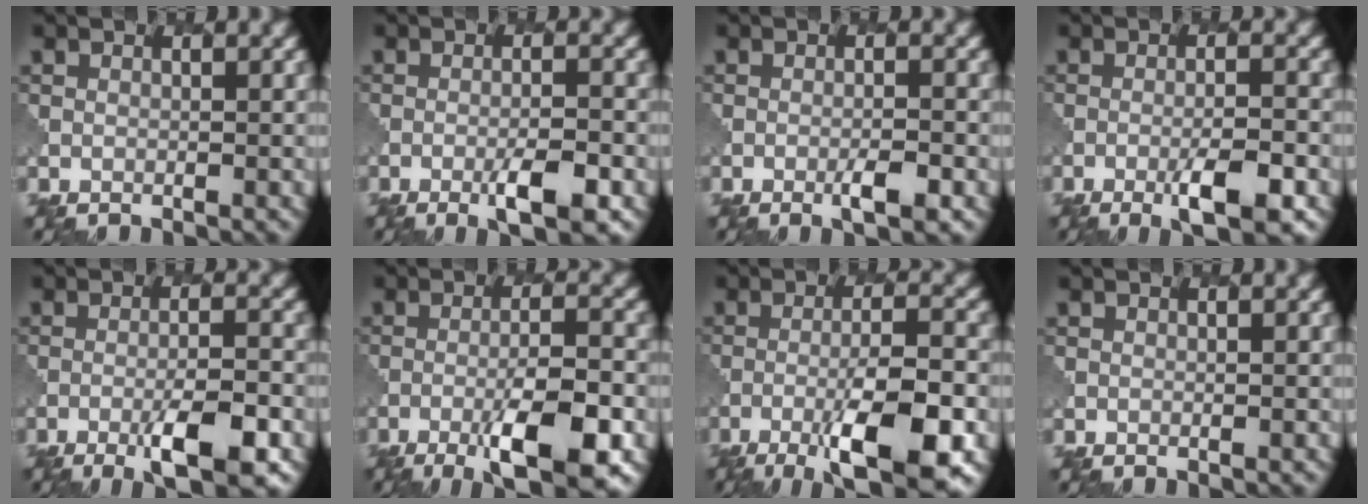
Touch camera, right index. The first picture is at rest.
{"total": 3.7, "force": [-1.6, 0.7, 3.2], "torque": [-0.060, -0.001, -0.026]}
{"total": 2.2, "force": [-1.0, 0.3, 2.0], "torque": [-0.036, 0.001, -0.017]}
{"total": 4.3, "force": [-1.9, 0.8, 3.7], "torque": [-0.067, -0.002, -0.030]}
{"total": 5.5, "force": [-2.6, 1.2, 4.7], "torque": [-0.083, 0.000, -0.040]}
{"total": 7.9, "force": [-3.9, 1.8, 6.6], "torque": [-0.109, -0.002, -0.059]}
{"total": 8.9, "force": [-4.4, 2.2, 7.5], "torque": [-0.123, -0.002, -0.072]}
{"total": 0.0}